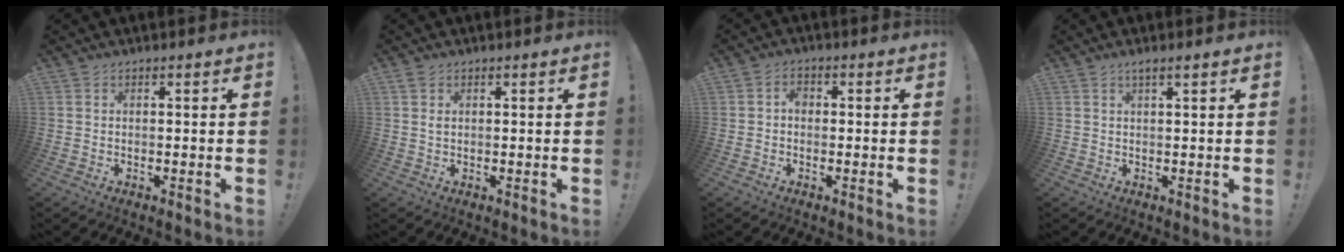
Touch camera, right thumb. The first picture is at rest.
{"total": 1.0, "force": [0.6, 0.6, 0.6], "torque": [-0.012, 0.000, 0.011]}
{"total": 2.6, "force": [-0.4, 1.8, 1.8], "torque": [-0.025, 0.005, -0.010]}
{"total": 1.9, "force": [1.1, 0.1, 1.6], "torque": [-0.030, 0.000, 0.018]}